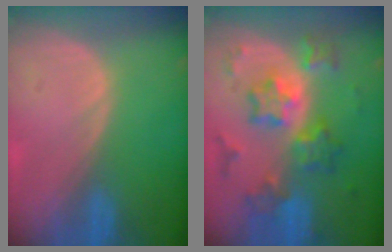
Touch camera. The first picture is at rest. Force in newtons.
{"total": 9.4, "press": 9.4, "slide": 0.8}